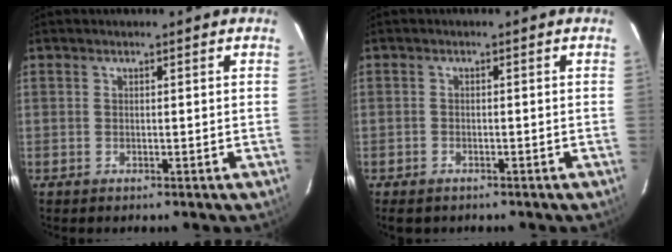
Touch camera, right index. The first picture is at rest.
{"total": 2.5, "force": [-1.9, 1.4, 0.7], "torque": [-0.022, -0.004, -0.033]}